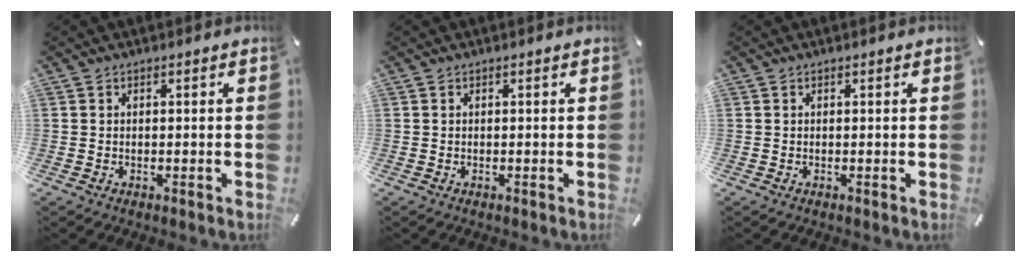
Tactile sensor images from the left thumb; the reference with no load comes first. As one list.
[{"total": 0.0}, {"total": 0.0}]